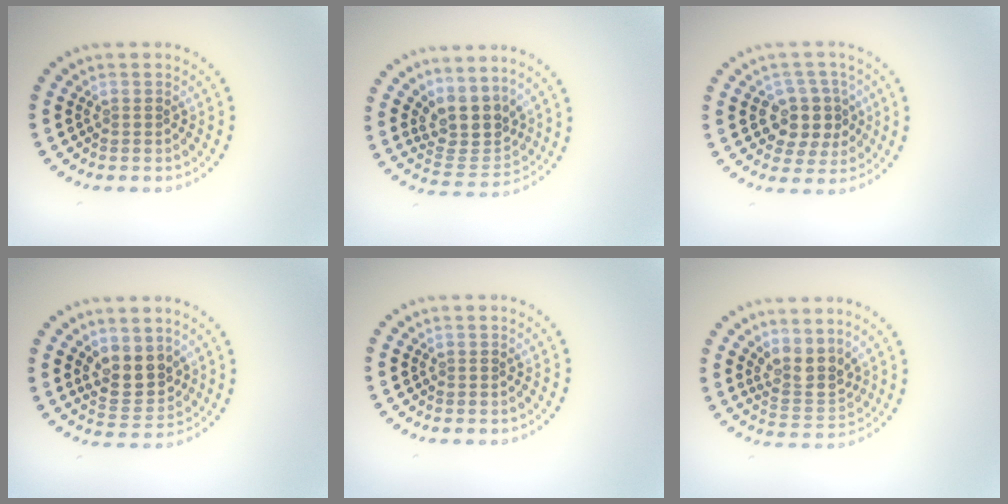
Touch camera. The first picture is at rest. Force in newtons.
{"total": 3.8, "press": 3.0, "slide": 2.4}
{"total": 4.3, "press": 3.9, "slide": 1.7}
{"total": 3.7, "press": 3.4, "slide": 1.4}
{"total": 0.0}
{"total": 3.1, "press": 2.5, "slide": 1.8}